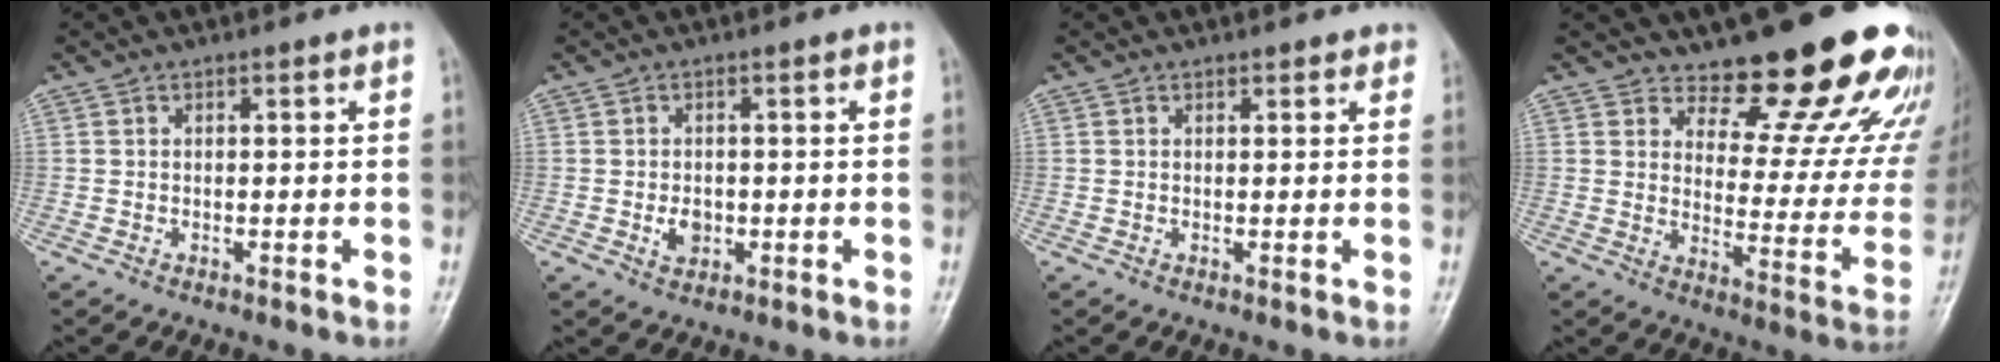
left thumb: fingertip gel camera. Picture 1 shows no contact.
{"total": 2.9, "force": [-0.5, 2.2, 1.8], "torque": [-0.022, 0.001, -0.006]}
{"total": 1.2, "force": [1.0, 0.6, 0.3], "torque": [0.007, -0.002, 0.006]}
{"total": 19.1, "force": [16.1, 5.9, 8.4], "torque": [-0.054, -0.139, 0.203]}